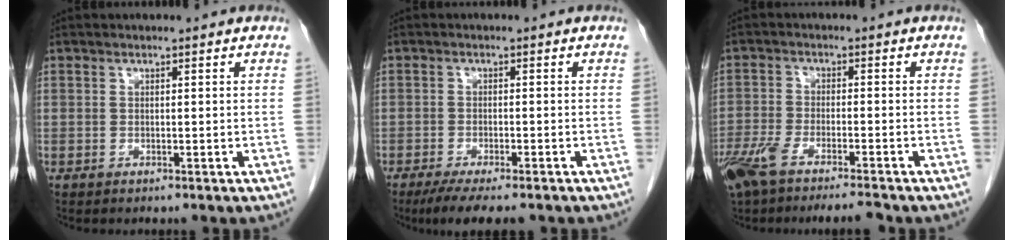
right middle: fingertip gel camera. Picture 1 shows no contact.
{"total": 7.4, "force": [-5.8, 1.4, 4.4], "torque": [-0.064, -0.014, -0.087]}
{"total": 10.0, "force": [-7.8, 1.6, 6.1], "torque": [-0.113, -0.011, -0.135]}